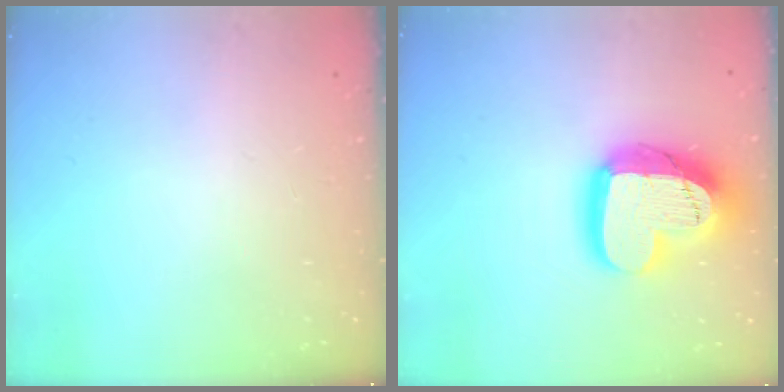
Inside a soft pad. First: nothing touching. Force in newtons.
{"total": 24.2, "press": 24.1, "slide": 1.8}